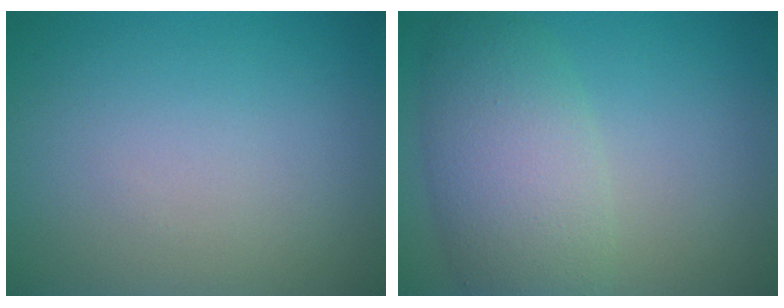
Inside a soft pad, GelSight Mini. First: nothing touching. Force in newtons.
{"total": 6.6, "press": 6.5, "slide": 0.4}